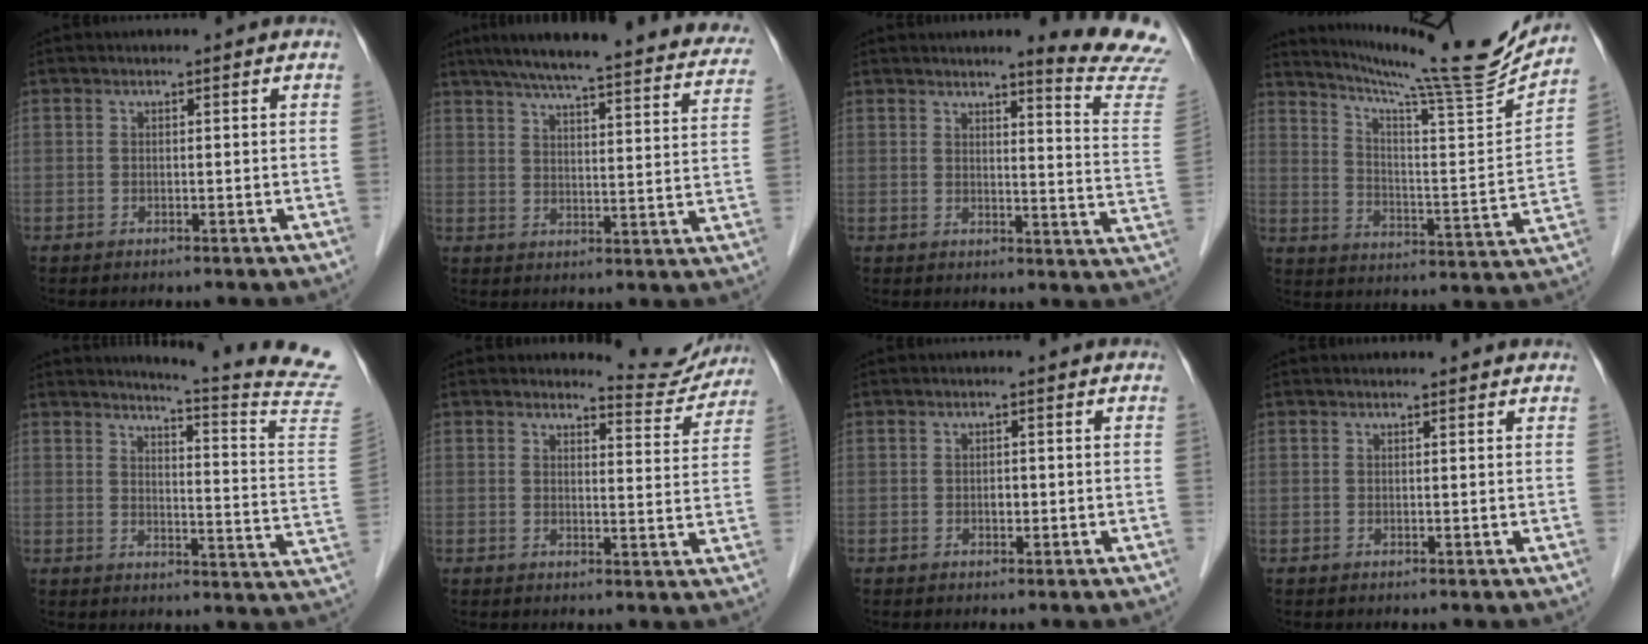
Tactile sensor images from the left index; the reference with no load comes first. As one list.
[{"total": 30.6, "force": [26.9, 3.9, 14.1], "torque": [-0.211, -0.028, 0.323]}, {"total": 11.8, "force": [11.2, -1.7, 3.2], "torque": [-0.032, -0.105, 0.109]}, {"total": 19.3, "force": [17.8, -1.3, 7.3], "torque": [-0.127, -0.056, 0.255]}, {"total": 16.7, "force": [15.7, -1.9, 5.5], "torque": [-0.083, -0.131, 0.165]}, {"total": 6.1, "force": [6.0, 0.8, -0.8], "torque": [0.012, -0.028, 0.061]}, {"total": 0.8, "force": [-0.1, 0.5, 0.6], "torque": [-0.011, 0.001, -0.003]}, {"total": 3.3, "force": [3.2, 0.3, 0.8], "torque": [-0.015, 0.015, 0.033]}]